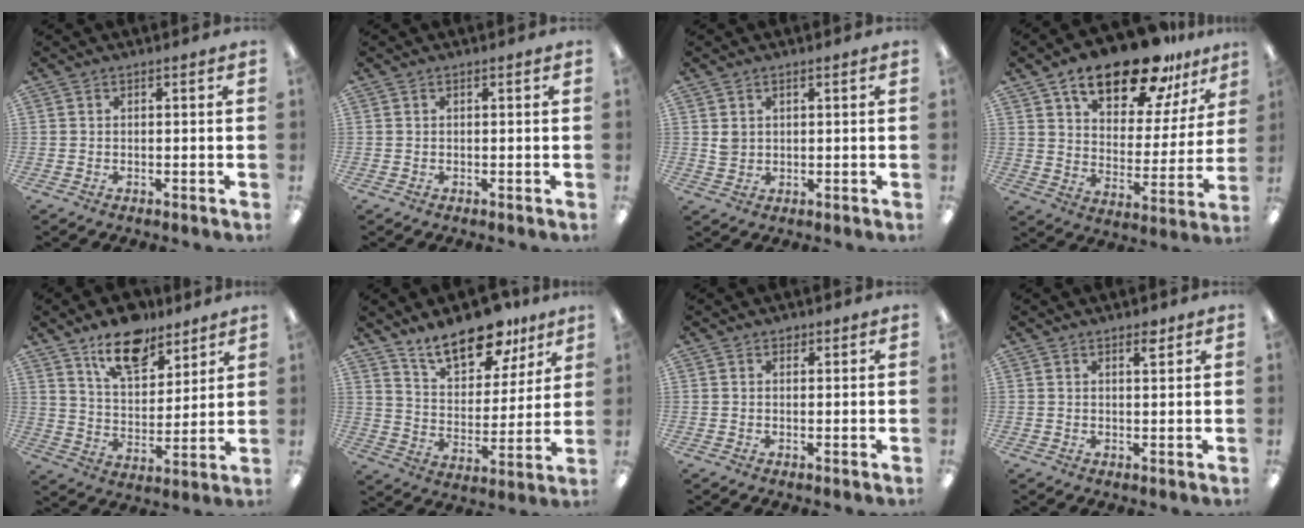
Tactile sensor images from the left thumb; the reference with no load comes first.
{"total": 0.0}
{"total": 2.3, "force": [1.0, 1.8, 0.9], "torque": [-0.021, 0.002, 0.019]}
{"total": 19.5, "force": [13.7, 8.2, 11.1], "torque": [-0.177, -0.071, 0.231]}
{"total": 13.8, "force": [10.5, 6.4, 6.3], "torque": [-0.091, -0.062, 0.188]}
{"total": 16.7, "force": [13.0, 7.1, 7.8], "torque": [-0.123, -0.081, 0.228]}
{"total": 1.0, "force": [0.7, 0.6, 0.3], "torque": [-0.005, 0.002, 0.014]}
{"total": 2.4, "force": [1.9, 0.6, 1.3], "torque": [-0.014, -0.007, 0.031]}